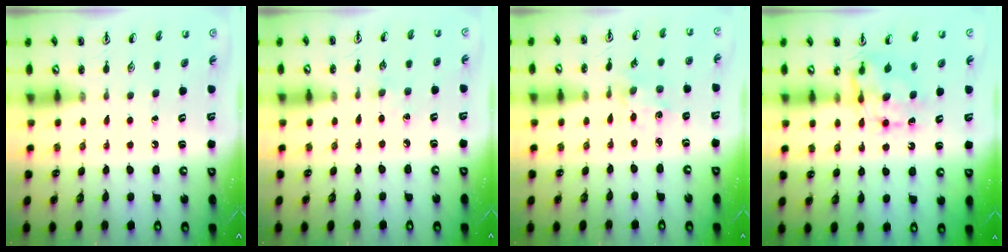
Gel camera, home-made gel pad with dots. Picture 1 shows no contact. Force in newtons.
{"total": 2.9, "press": 2.9, "slide": 0.5}
{"total": 0.9, "press": 0.9, "slide": 0.2}
{"total": 6.8, "press": 6.8, "slide": 0.3}